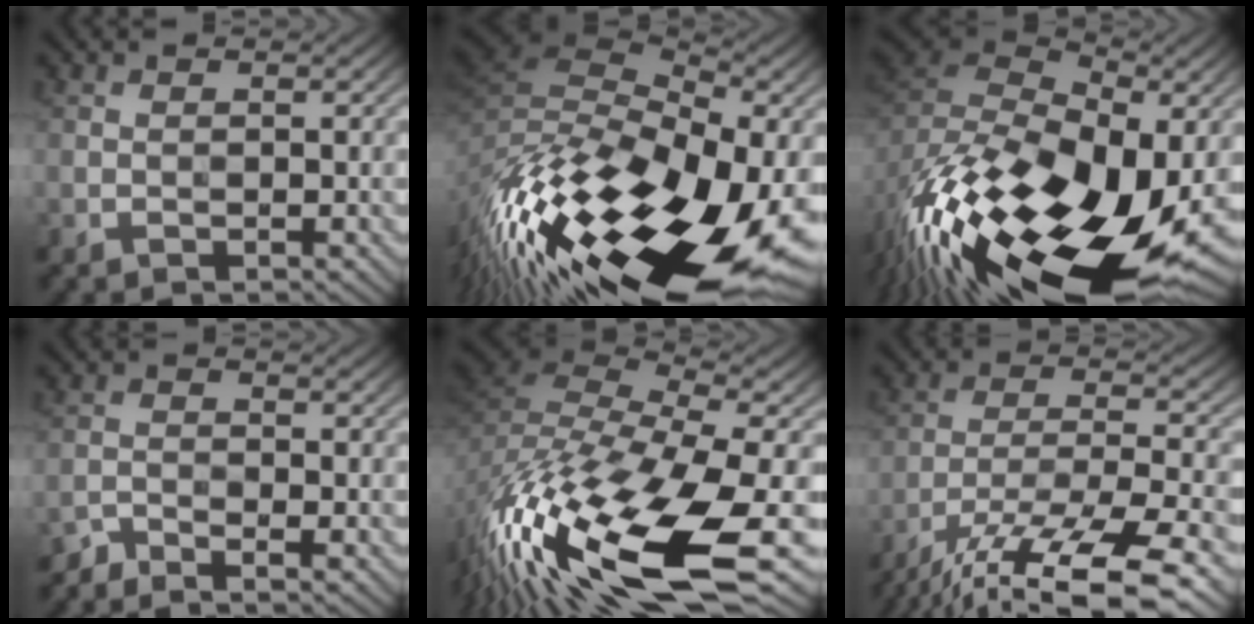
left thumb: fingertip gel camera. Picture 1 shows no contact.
{"total": 19.3, "force": [-8.3, 8.7, 15.1], "torque": [-0.307, -0.017, -0.151]}
{"total": 19.6, "force": [-7.8, 11.3, 13.9], "torque": [-0.298, -0.039, -0.123]}
{"total": 2.0, "force": [-1.9, 0.2, 0.6], "torque": [-0.012, -0.005, -0.047]}
{"total": 19.0, "force": [-9.1, 7.6, 14.9], "torque": [-0.329, -0.036, -0.159]}
{"total": 16.1, "force": [-12.2, 4.1, 9.6], "torque": [-0.189, -0.028, -0.187]}